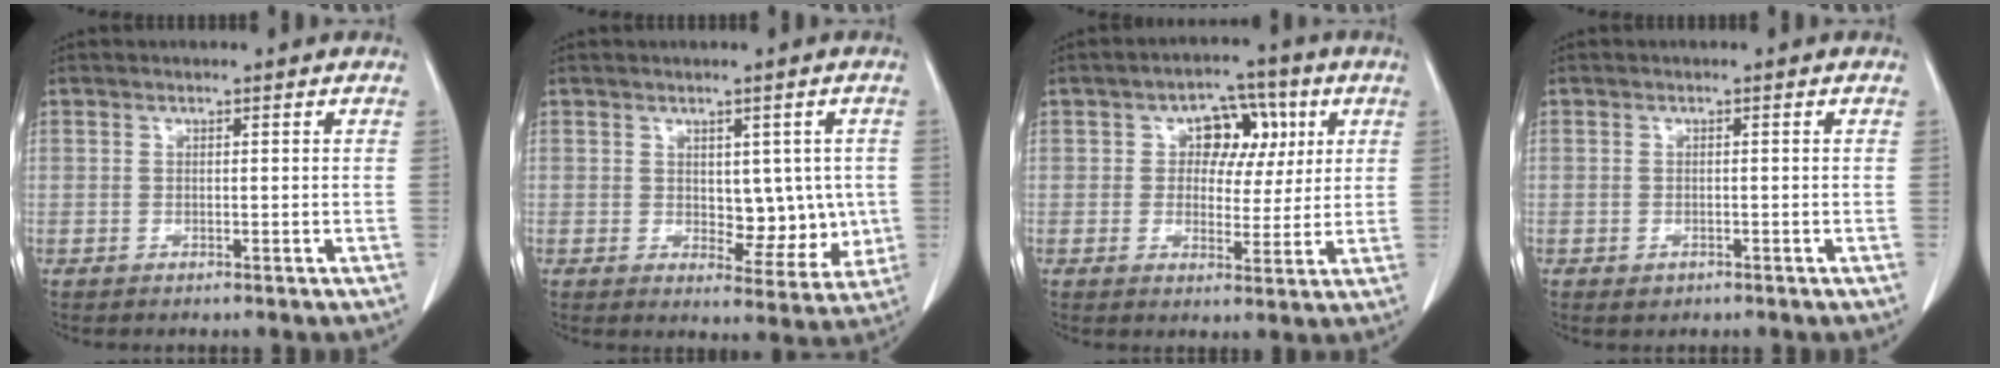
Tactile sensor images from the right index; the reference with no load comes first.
{"total": 6.8, "force": [0.3, 4.0, 5.5], "torque": [-0.054, 0.001, 0.019]}
{"total": 7.2, "force": [2.1, 4.9, 4.9], "torque": [-0.056, 0.022, 0.030]}
{"total": 1.1, "force": [-0.6, 0.7, 0.6], "torque": [-0.010, 0.000, -0.003]}